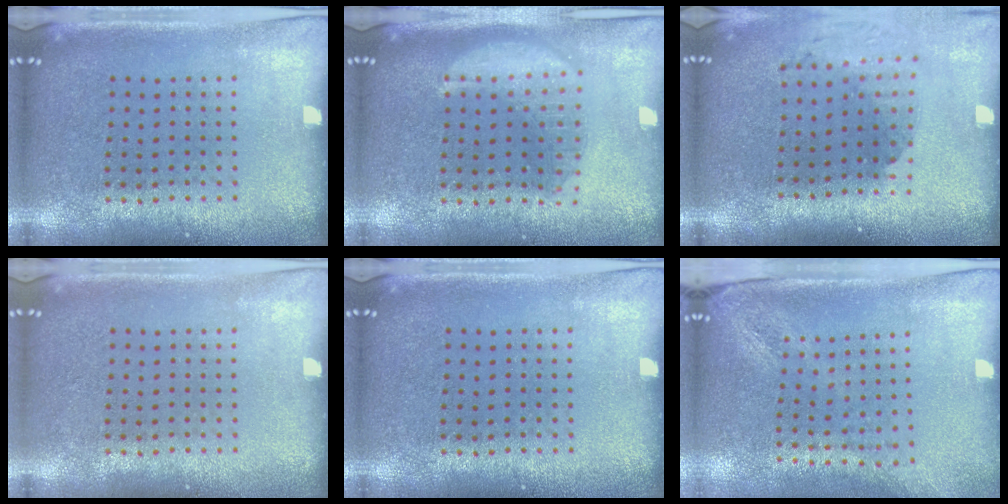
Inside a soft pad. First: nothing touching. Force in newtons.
{"total": 2.1, "press": 2.1, "slide": 0.1}
{"total": 1.9, "press": 1.4, "slide": 1.3}
{"total": 0.0}
{"total": 0.0}
{"total": 2.1, "press": 1.7, "slide": 1.3}